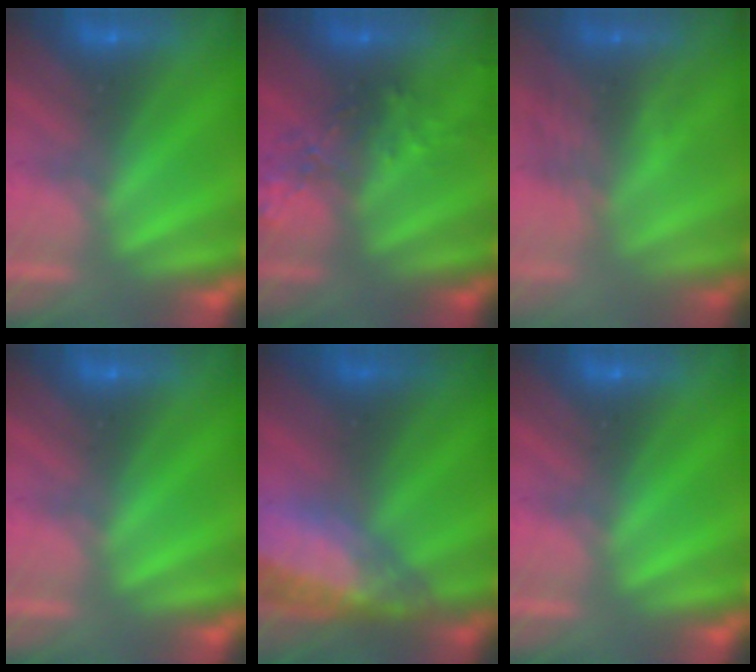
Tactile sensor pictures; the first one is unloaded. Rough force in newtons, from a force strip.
{"total": 2.4}
{"total": 3.0}
{"total": 0.0}
{"total": 8.0}
{"total": 0.0}